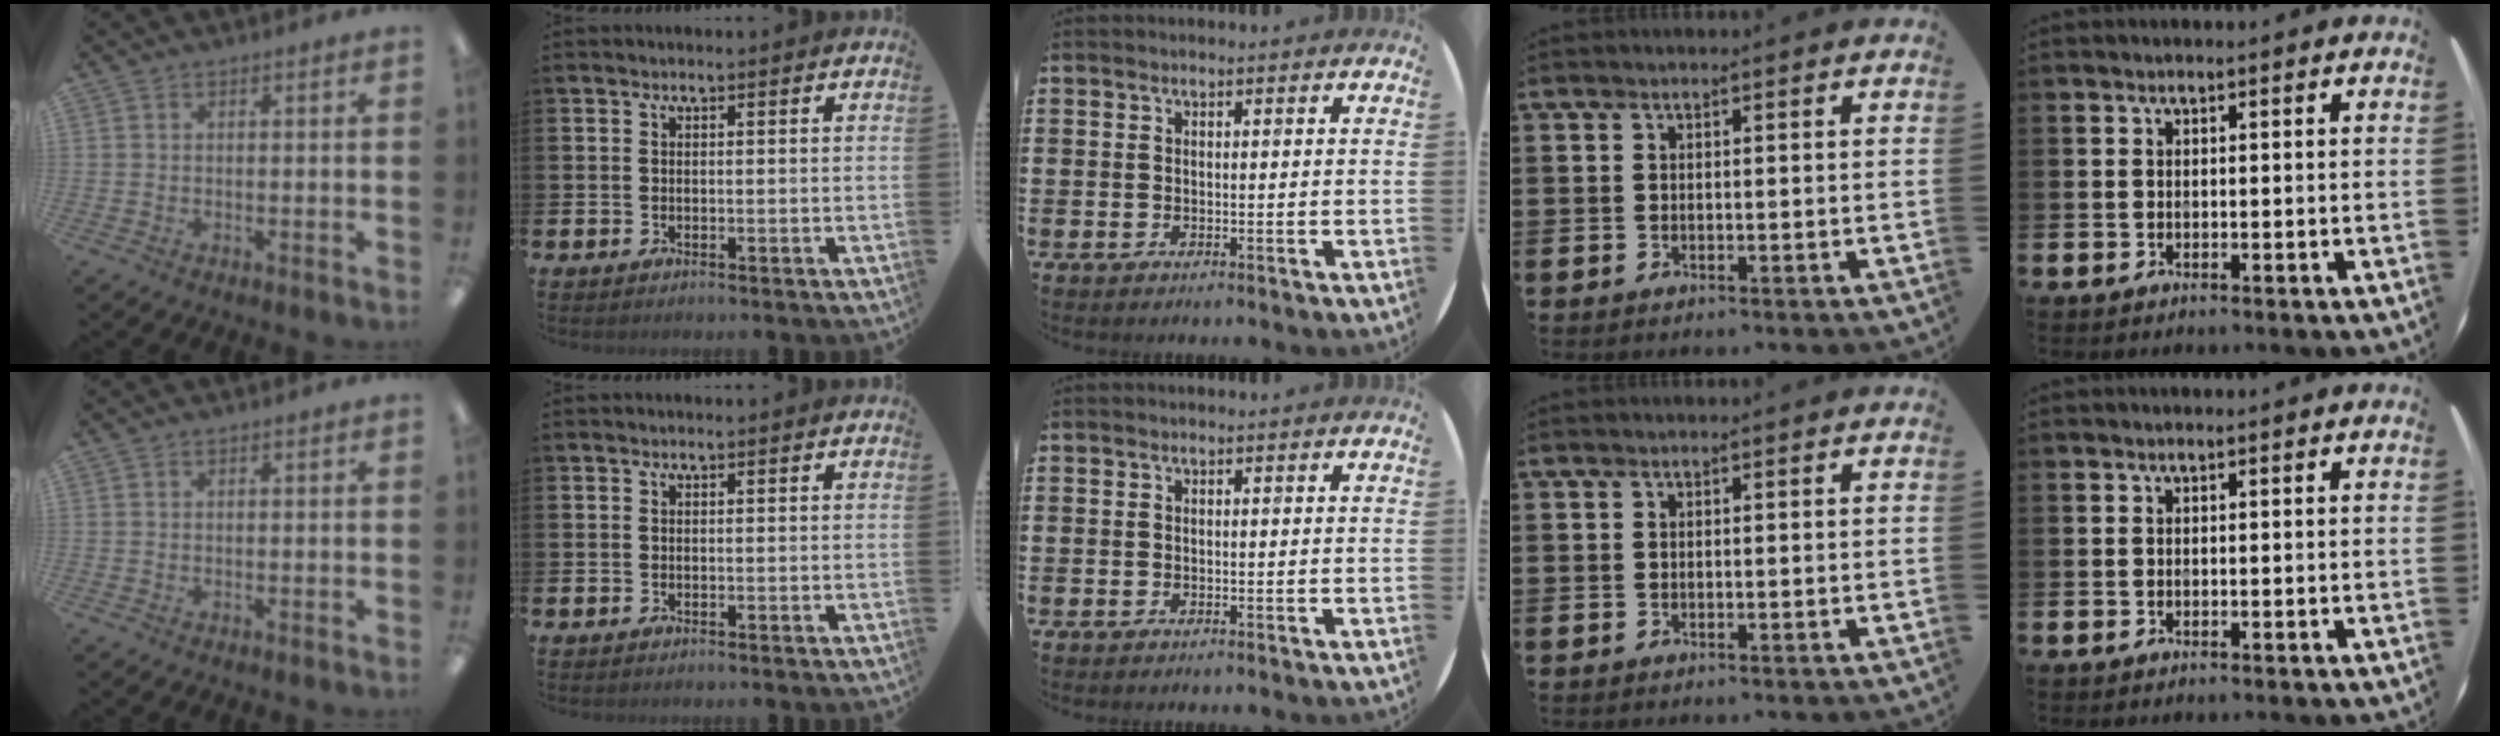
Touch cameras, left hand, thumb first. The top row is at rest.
{}